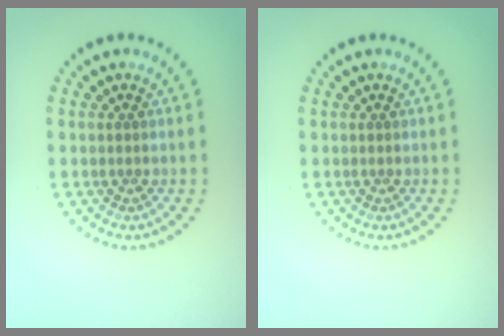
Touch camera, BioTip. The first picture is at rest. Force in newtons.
{"total": 0.0}